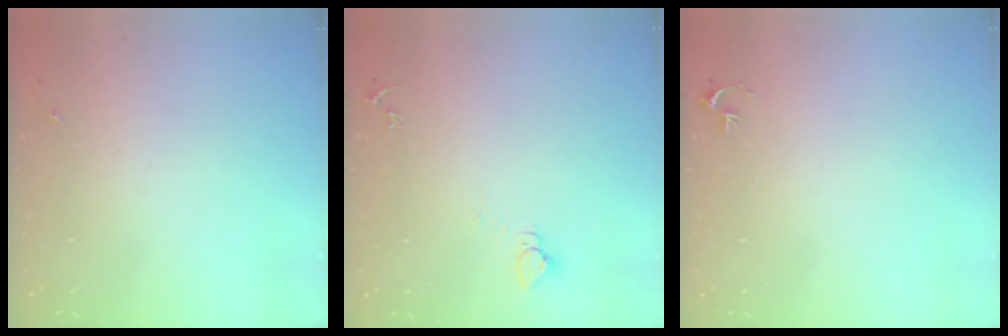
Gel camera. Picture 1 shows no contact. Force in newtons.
{"total": 2.7, "press": 2.7, "slide": 0.1}
{"total": 2.7, "press": 2.7, "slide": 0.3}